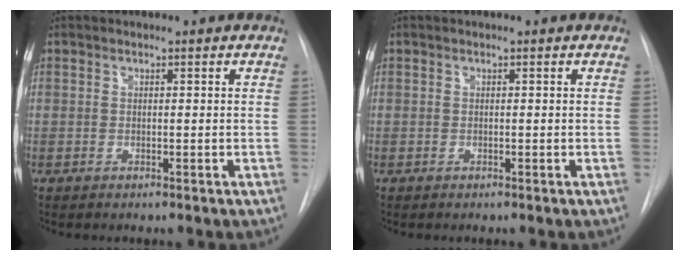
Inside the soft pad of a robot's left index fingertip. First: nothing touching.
{"total": 0.0}